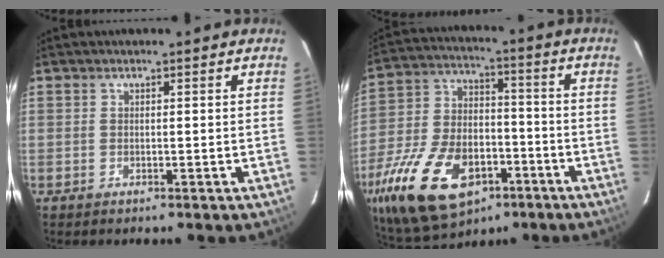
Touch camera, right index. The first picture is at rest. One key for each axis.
{"total": 24.9, "fx": -12.5, "fy": 14.4, "fz": 15.9, "tx": -0.353, "ty": -0.013, "tz": -0.199}